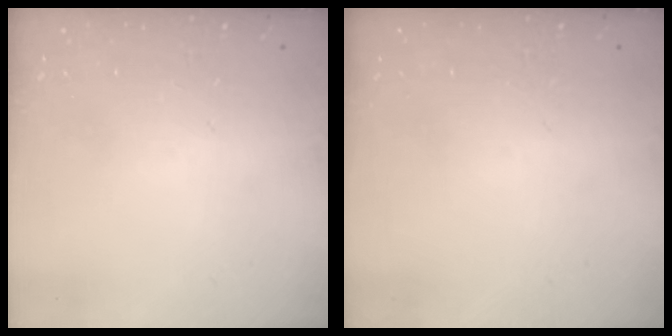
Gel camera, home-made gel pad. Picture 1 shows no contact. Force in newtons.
{"total": 0.0}